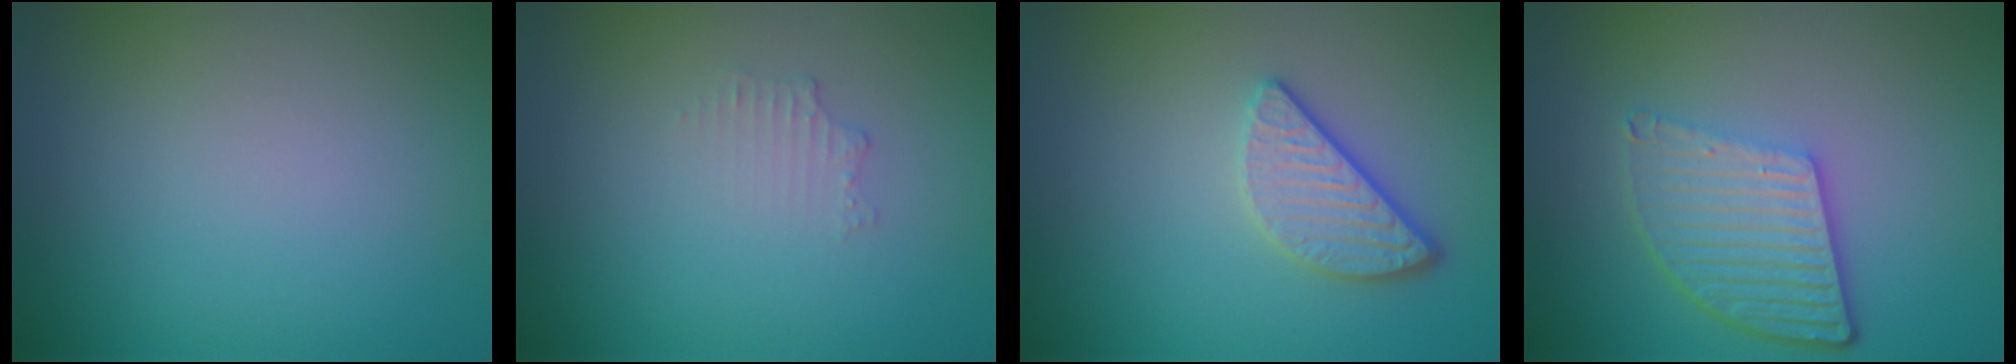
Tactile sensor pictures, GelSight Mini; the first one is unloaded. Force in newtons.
{"total": 0.6, "press": 0.4, "slide": 0.3}
{"total": 3.2, "press": 2.7, "slide": 1.7}
{"total": 5.5, "press": 4.0, "slide": 3.8}